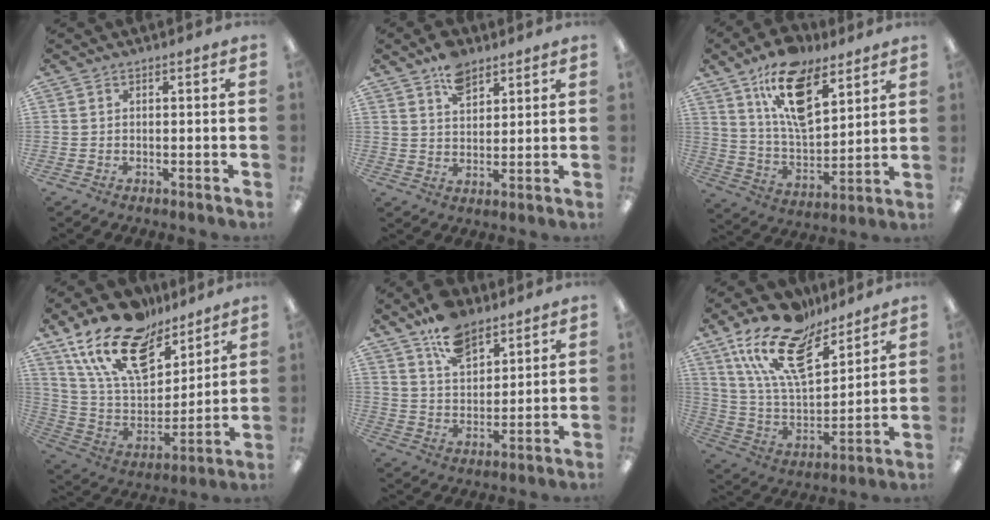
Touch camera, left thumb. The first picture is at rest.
{"total": 7.2, "force": [5.1, 3.9, 3.1], "torque": [-0.054, -0.018, 0.093]}
{"total": 16.1, "force": [10.2, 7.4, 10.0], "torque": [-0.176, -0.041, 0.182]}
{"total": 21.1, "force": [14.9, 10.4, 10.8], "torque": [-0.208, -0.091, 0.270]}
{"total": 11.0, "force": [8.0, 5.7, 4.9], "torque": [-0.089, -0.038, 0.148]}
{"total": 19.5, "force": [13.5, 8.4, 11.3], "torque": [-0.226, -0.077, 0.242]}